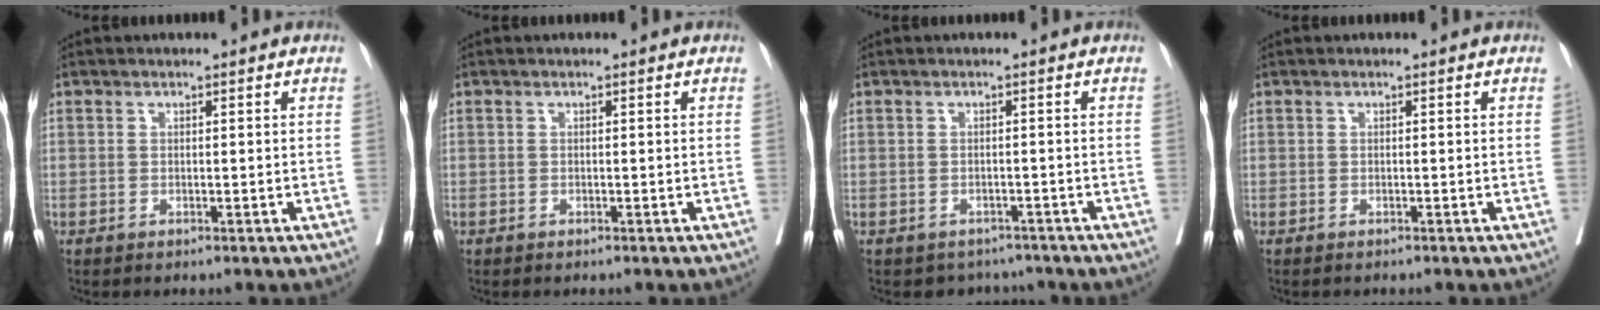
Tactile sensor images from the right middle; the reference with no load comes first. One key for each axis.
{"total": 0.5, "fx": -0.2, "fy": -0.4, "fz": 0.2, "tx": -0.007, "ty": 0.004, "tz": -0.002}
{"total": 3.7, "fx": -3.3, "fy": 1.7, "fz": -0.2, "tx": 0.008, "ty": 0.009, "tz": -0.041}
{"total": 1.1, "fx": -1.0, "fy": -0.2, "fz": 0.5, "tx": -0.006, "ty": -0.001, "tz": -0.013}